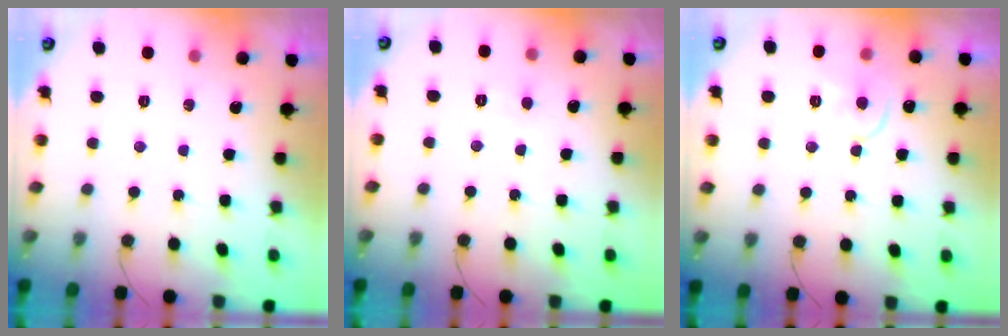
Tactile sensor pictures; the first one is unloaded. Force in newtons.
{"total": 3.8, "press": 3.8, "slide": 0.5}
{"total": 8.8, "press": 8.8, "slide": 0.6}